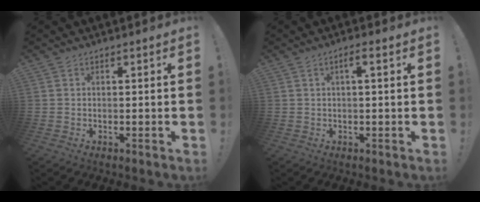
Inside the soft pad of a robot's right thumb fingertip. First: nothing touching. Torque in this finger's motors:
{"motor_torque": [-0.18, -0.12, -0.02, 0.00, 0.07]}